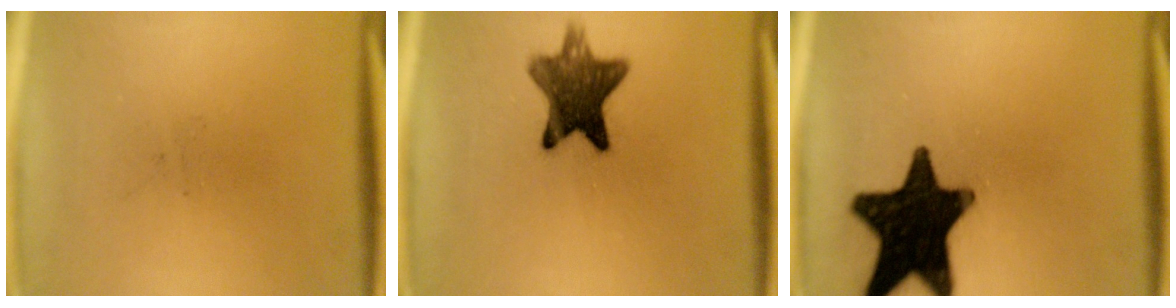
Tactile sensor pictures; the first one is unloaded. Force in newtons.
{"total": 10.6}
{"total": 19.4}